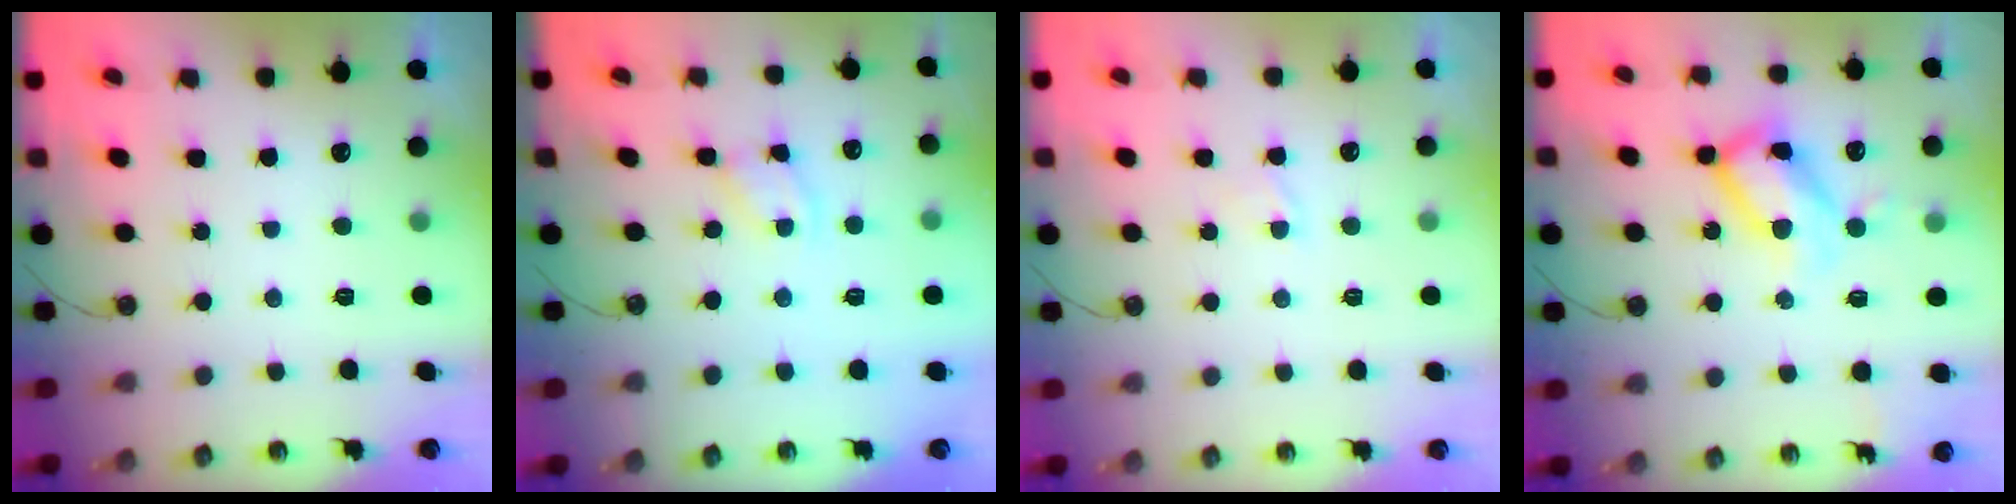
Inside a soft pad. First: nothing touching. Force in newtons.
{"total": 2.8, "press": 2.8, "slide": 0.3}
{"total": 1.5, "press": 1.5, "slide": 0.3}
{"total": 15.2, "press": 15.2, "slide": 1.3}